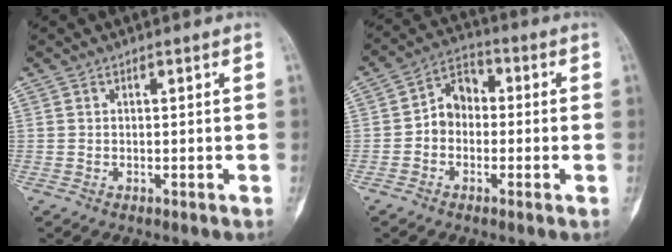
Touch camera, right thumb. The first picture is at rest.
{"total": 6.8, "force": [-0.9, 5.5, 3.9], "torque": [-0.040, 0.030, -0.033]}